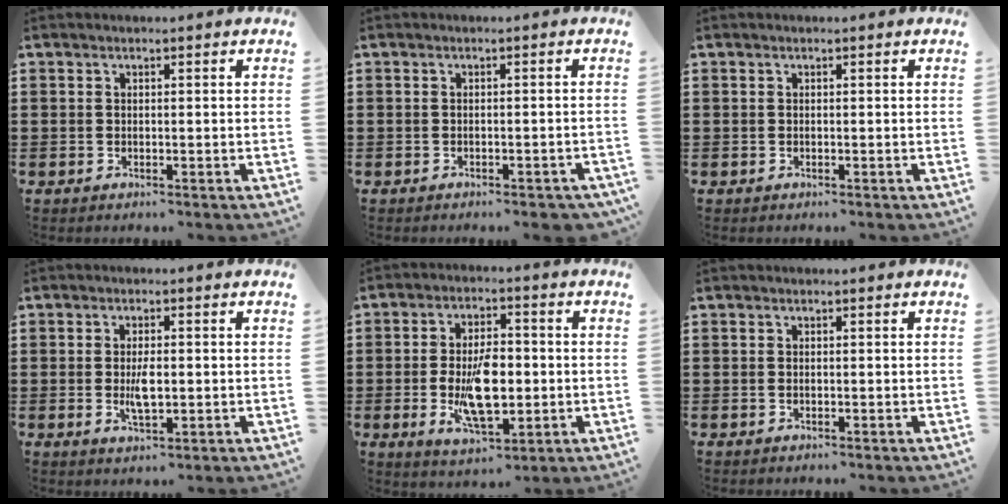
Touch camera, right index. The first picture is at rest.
{"total": 1.1, "force": [-0.9, 0.0, 0.6], "torque": [-0.014, -0.004, -0.017]}
{"total": 0.0}
{"total": 4.1, "force": [-0.3, 1.5, 3.8], "torque": [-0.077, -0.004, -0.007]}
{"total": 9.7, "force": [-1.4, 4.5, 8.5], "torque": [-0.156, -0.010, -0.028]}
{"total": 0.0}